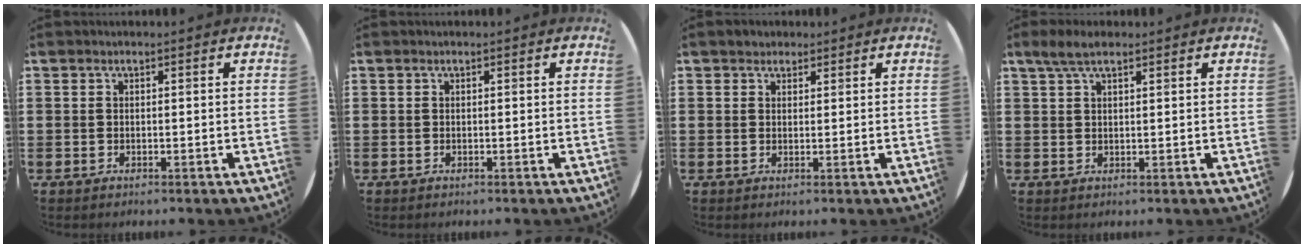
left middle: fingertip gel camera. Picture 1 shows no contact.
{"total": 0.0}
{"total": 1.6, "force": [1.4, 0.7, -0.1], "torque": [0.007, 0.001, 0.027]}
{"total": 3.2, "force": [2.2, 1.0, 2.1], "torque": [-0.045, 0.004, 0.040]}